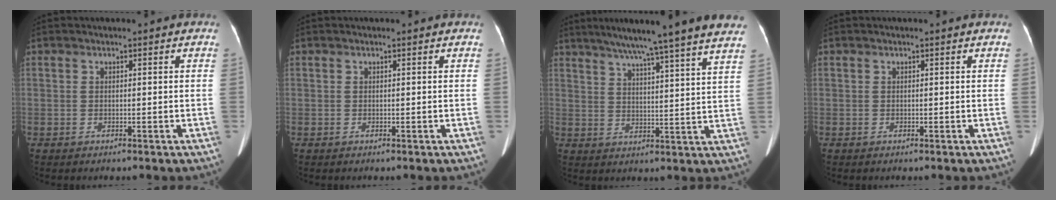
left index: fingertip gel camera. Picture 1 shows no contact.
{"total": 0.0}
{"total": 20.2, "force": [17.3, -1.3, 10.3], "torque": [-0.167, -0.012, 0.221]}
{"total": 0.0}